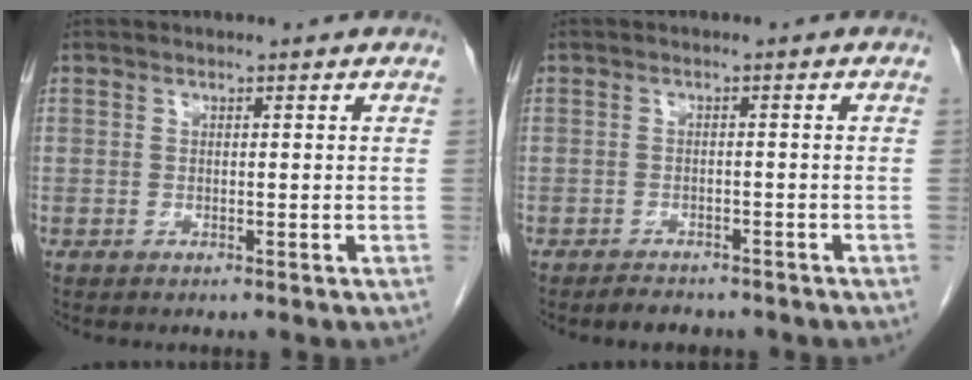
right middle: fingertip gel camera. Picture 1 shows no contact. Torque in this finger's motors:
{"motor_torque": [0.09, -0.04, -0.03, 0.02]}